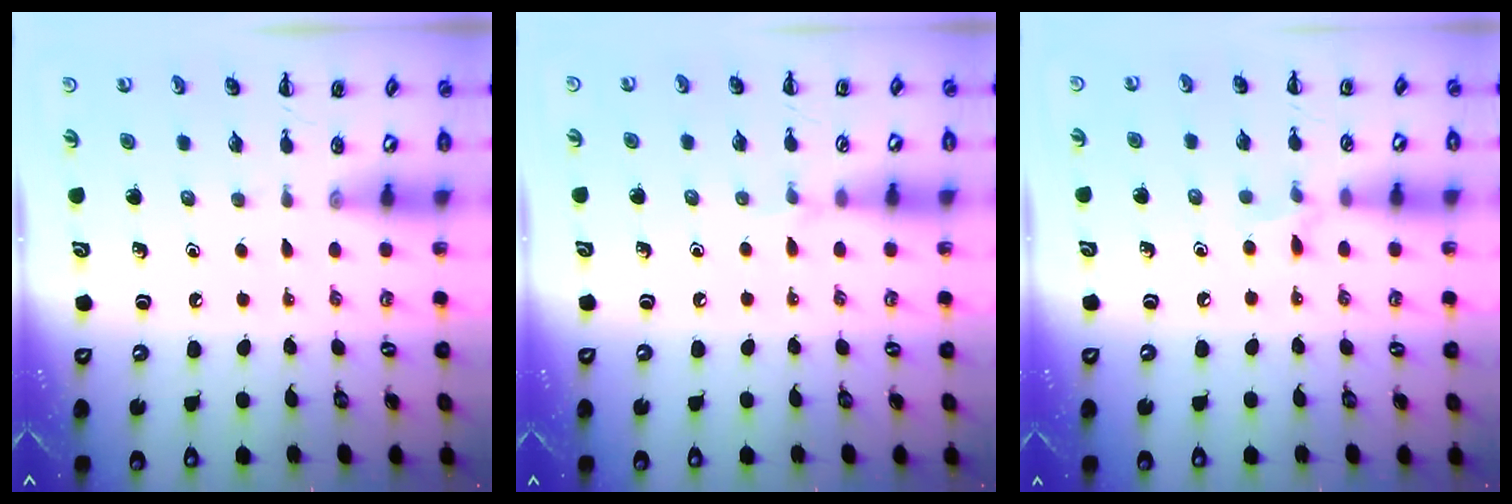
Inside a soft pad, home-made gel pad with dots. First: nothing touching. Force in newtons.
{"total": 3.6, "press": 3.4, "slide": 1.2}
{"total": 4.8, "press": 4.5, "slide": 1.4}